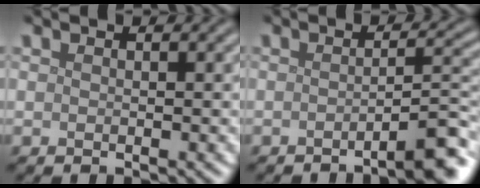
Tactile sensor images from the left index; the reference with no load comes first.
{"total": 4.1, "force": [-2.3, 0.6, 3.4], "torque": [-0.037, 0.014, -0.044]}